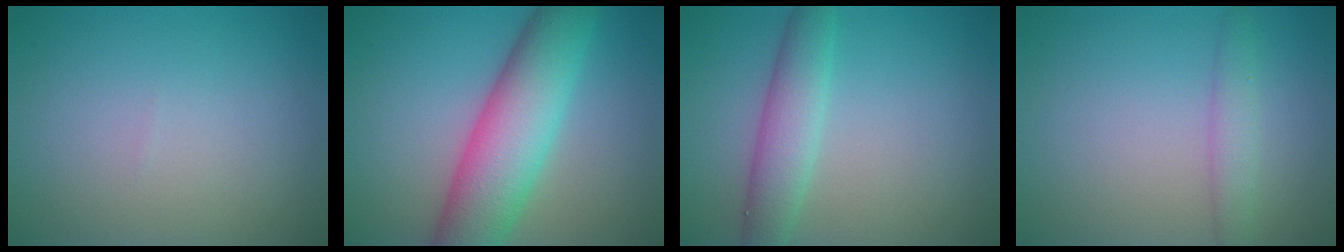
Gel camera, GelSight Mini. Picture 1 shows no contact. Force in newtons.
{"total": 8.9, "press": 8.9, "slide": 0.4}
{"total": 3.9, "press": 3.9, "slide": 0.1}
{"total": 2.0, "press": 2.0, "slide": 0.1}